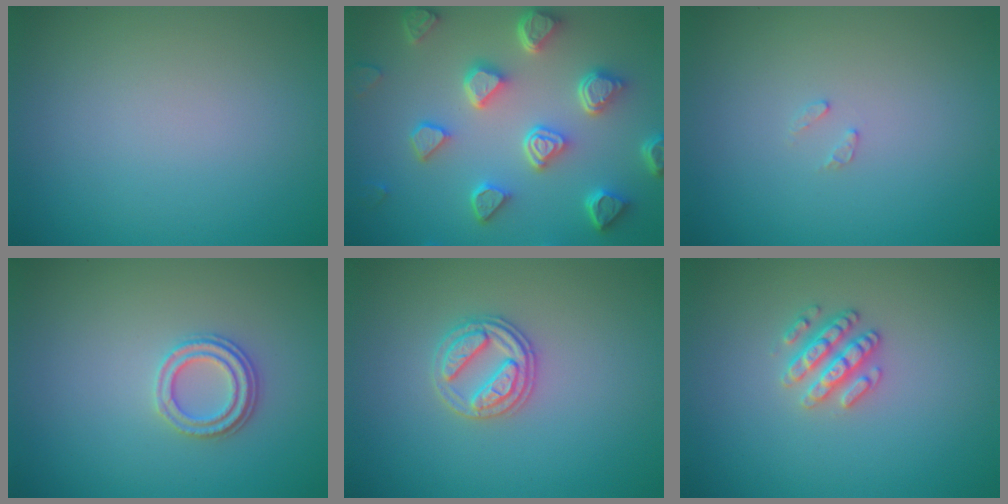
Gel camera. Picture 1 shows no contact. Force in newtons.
{"total": 6.7, "press": 5.3, "slide": 4.1}
{"total": 0.8, "press": 0.7, "slide": 0.1}
{"total": 2.3, "press": 2.1, "slide": 1.0}
{"total": 2.7, "press": 2.7, "slide": 0.5}
{"total": 2.6, "press": 2.5, "slide": 0.4}